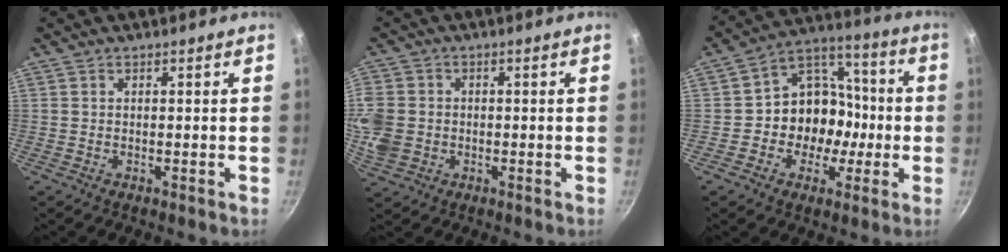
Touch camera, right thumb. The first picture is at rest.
{"total": 10.9, "force": [-0.9, 9.4, 5.4], "torque": [-0.136, 0.011, -0.021]}
{"total": 13.7, "force": [-2.3, 11.5, 7.2], "torque": [-0.062, 0.046, -0.046]}